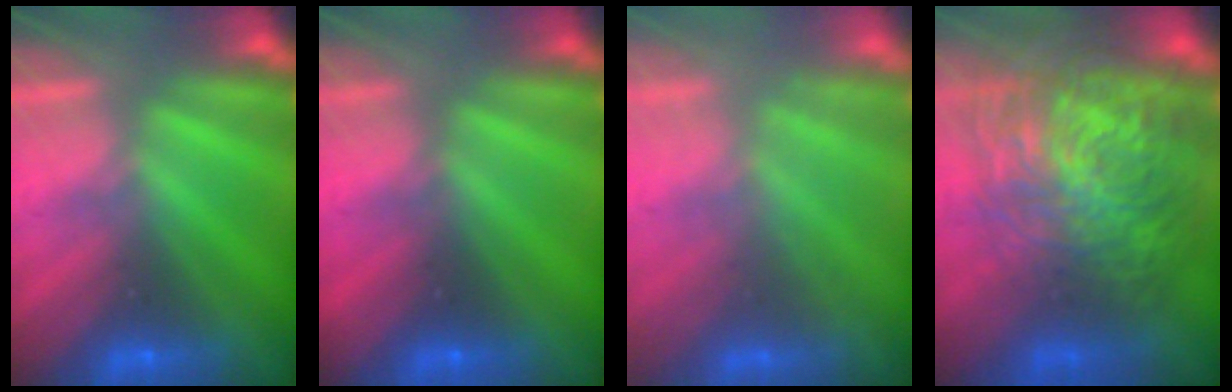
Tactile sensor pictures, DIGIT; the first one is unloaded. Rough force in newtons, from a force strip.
{"total": 2.2}
{"total": 2.4}
{"total": 8.1}